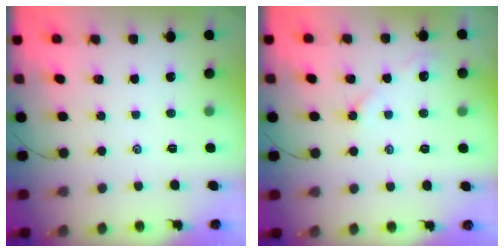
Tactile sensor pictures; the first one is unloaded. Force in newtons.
{"total": 2.4, "press": 2.4, "slide": 0.6}